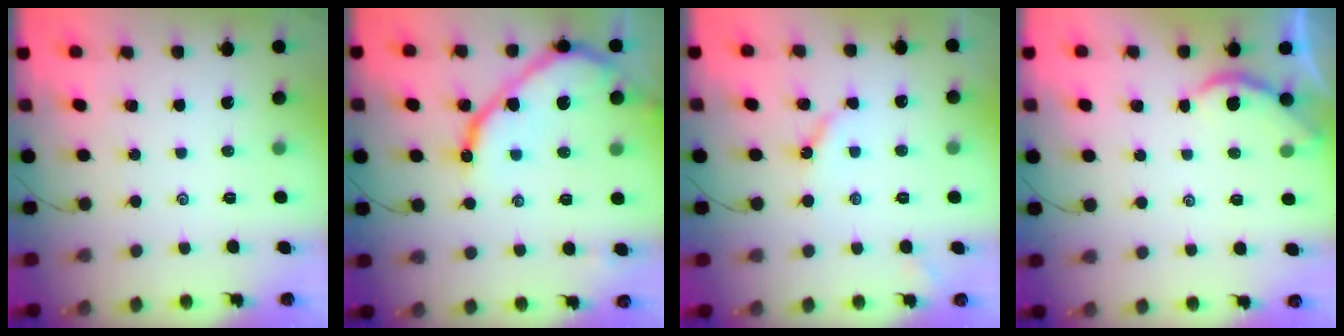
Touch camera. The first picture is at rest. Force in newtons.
{"total": 13.0, "press": 12.9, "slide": 1.4}
{"total": 4.8, "press": 4.8, "slide": 0.4}
{"total": 2.4, "press": 2.3, "slide": 0.5}